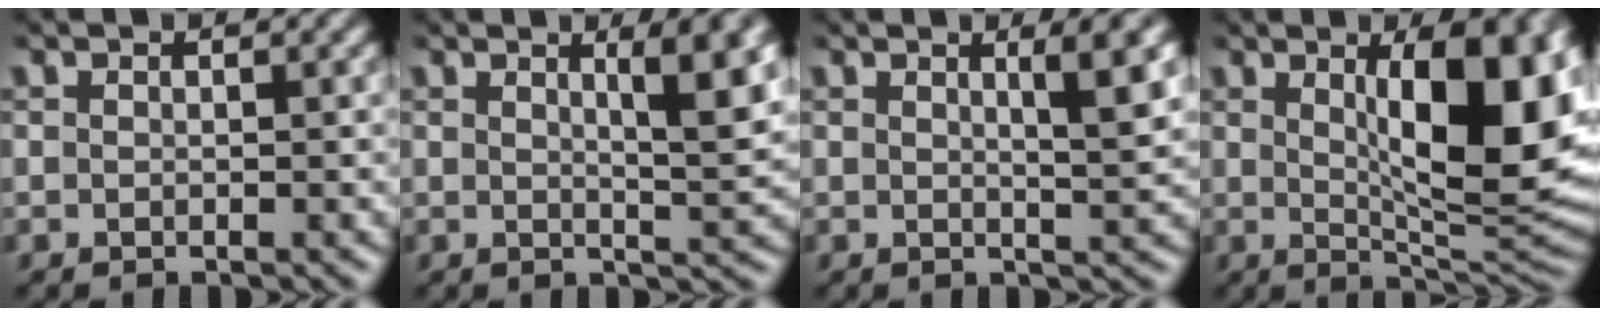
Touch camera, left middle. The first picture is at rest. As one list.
[{"total": 5.3, "force": [1.9, 1.2, 4.8], "torque": [-0.054, 0.002, 0.026]}, {"total": 3.9, "force": [1.5, 0.8, 3.5], "torque": [-0.038, 0.002, 0.019]}, {"total": 11.1, "force": [2.2, 3.6, 10.3], "torque": [-0.139, -0.008, 0.043]}]